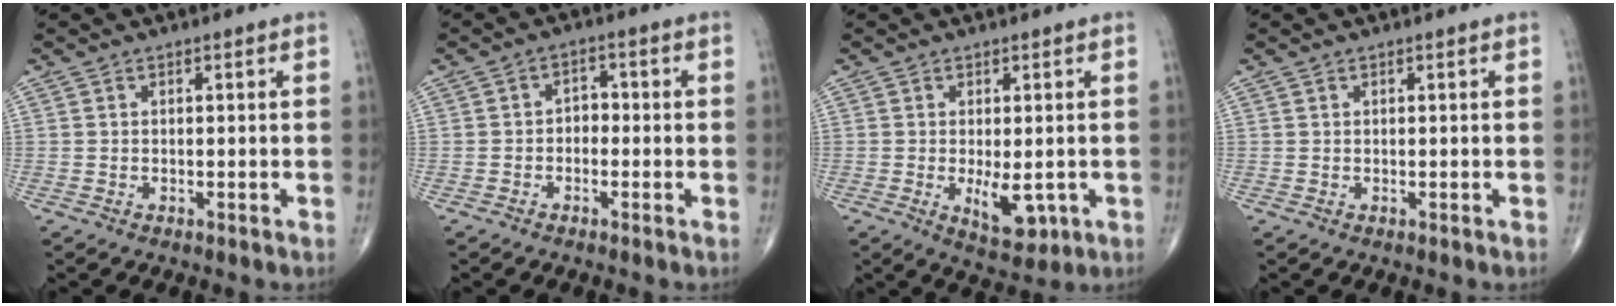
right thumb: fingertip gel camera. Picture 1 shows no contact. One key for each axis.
{"total": 2.7, "fx": -0.8, "fy": 2.0, "fz": 1.6, "tx": -0.011, "ty": 0.015, "tz": -0.023}
{"total": 6.1, "fx": -1.1, "fy": 2.8, "fz": 5.3, "tx": -0.069, "ty": -0.014, "tz": -0.005}
{"total": 0.0}